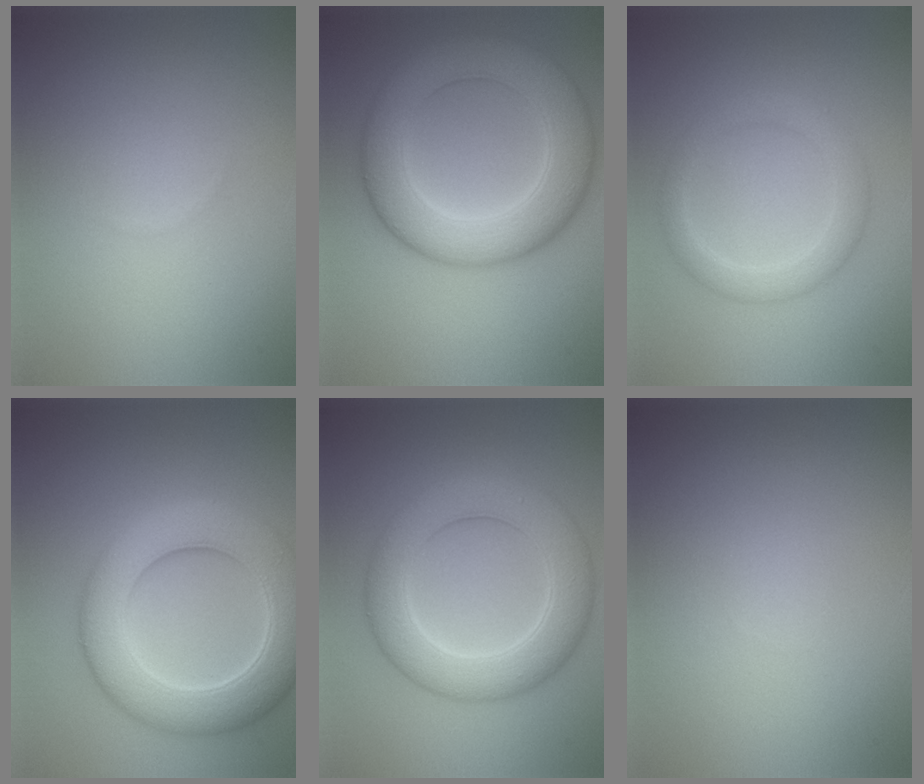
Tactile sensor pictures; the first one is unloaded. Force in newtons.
{"total": 8.8, "press": 8.8, "slide": 0.1}
{"total": 1.9, "press": 1.9, "slide": 0.2}
{"total": 8.6, "press": 8.6, "slide": 0.2}
{"total": 7.1, "press": 7.1, "slide": 0.3}
{"total": 0.0}